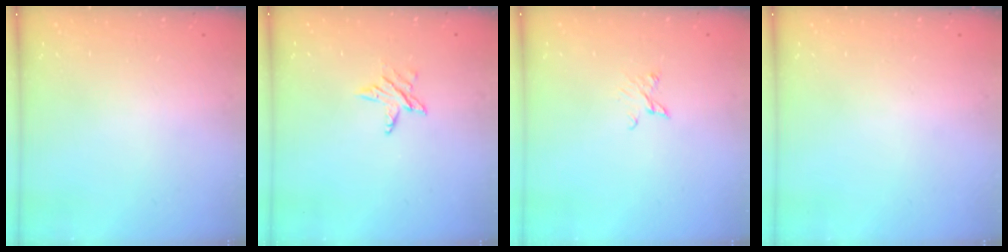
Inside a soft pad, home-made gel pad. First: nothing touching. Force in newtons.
{"total": 4.0, "press": 4.0, "slide": 0.5}
{"total": 2.5, "press": 2.5, "slide": 0.3}
{"total": 0.0}